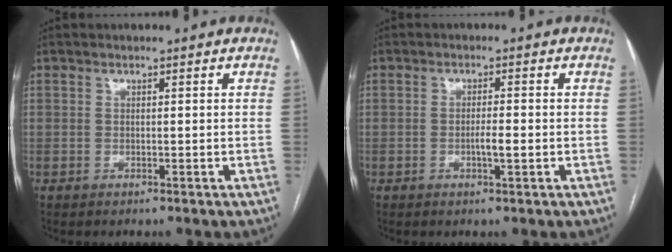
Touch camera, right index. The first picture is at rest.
{"total": 2.4, "force": [-0.7, 0.2, 2.3], "torque": [-0.042, -0.001, -0.011]}